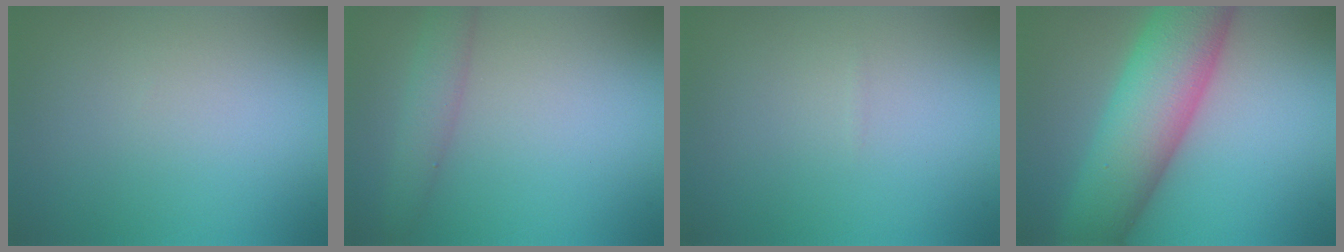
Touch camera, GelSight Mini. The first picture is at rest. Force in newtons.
{"total": 2.5, "press": 2.5, "slide": 0.1}
{"total": 0.0}
{"total": 9.9, "press": 9.9, "slide": 0.3}